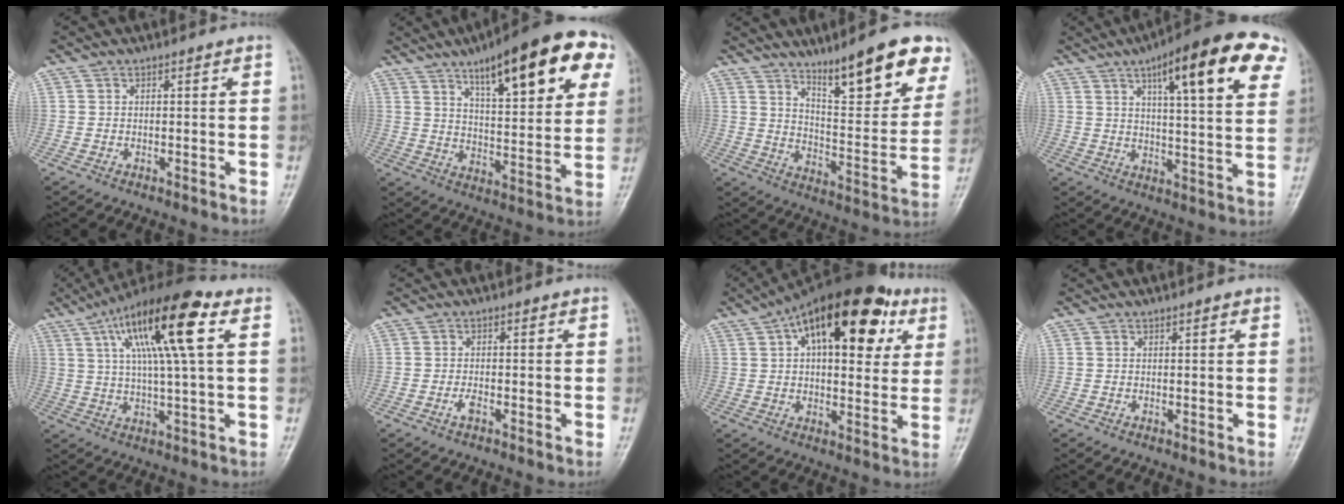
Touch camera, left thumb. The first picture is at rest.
{"total": 22.3, "force": [10.9, 6.5, 18.3], "torque": [-0.231, -0.016, 0.157]}
{"total": 18.0, "force": [11.6, 4.5, 13.0], "torque": [-0.139, -0.067, 0.180]}
{"total": 20.5, "force": [9.8, 4.8, 17.3], "torque": [-0.220, -0.011, 0.132]}
{"total": 17.5, "force": [6.2, 3.5, 16.0], "torque": [-0.281, 0.008, 0.100]}
{"total": 1.6, "force": [-0.8, 0.6, 1.2], "torque": [-0.025, 0.005, -0.016]}
{"total": 22.5, "force": [8.8, 11.0, 17.5], "torque": [-0.237, 0.018, 0.128]}
{"total": 0.5, "force": [0.3, 0.0, 0.4], "torque": [-0.006, 0.001, 0.003]}